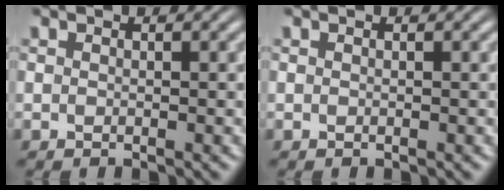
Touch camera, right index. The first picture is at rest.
{"total": 0.0}